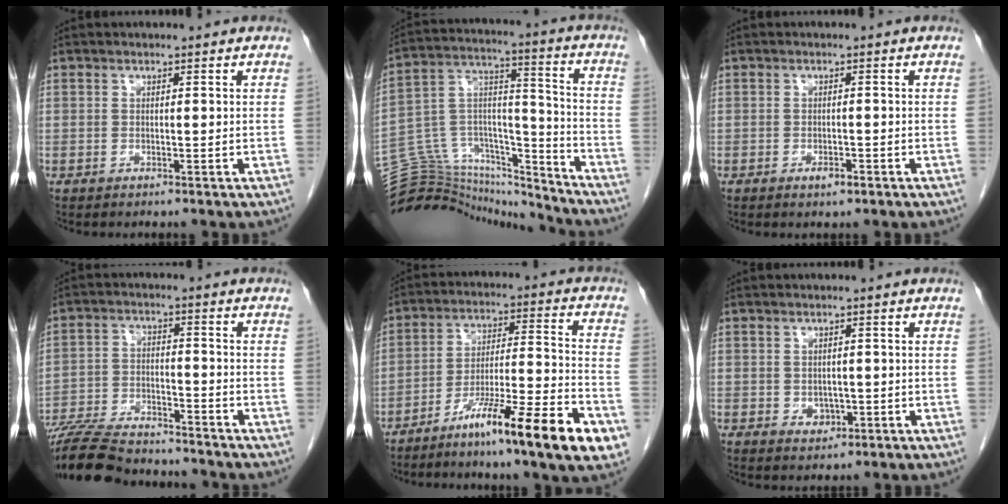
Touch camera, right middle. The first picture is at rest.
{"total": 22.6, "force": [-21.8, 4.3, 4.0], "torque": [-0.098, 0.046, -0.351]}
{"total": 1.6, "force": [-0.9, 0.6, 1.2], "torque": [-0.018, 0.001, -0.011]}
{"total": 15.8, "force": [-14.4, 2.8, 6.1], "torque": [-0.114, -0.014, -0.232]}
{"total": 17.4, "force": [-9.9, 0.3, 14.3], "torque": [-0.210, -0.020, -0.161]}
{"total": 1.6, "force": [-0.4, 1.3, 0.8], "torque": [-0.010, 0.003, 0.001]}